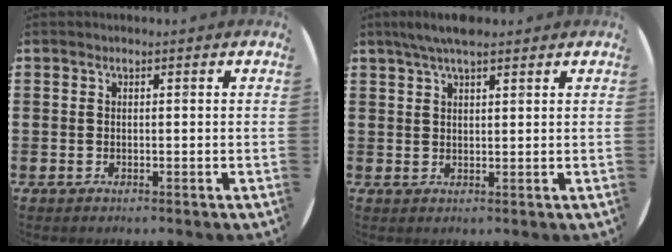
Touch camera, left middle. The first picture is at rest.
{"total": 3.7, "force": [2.9, 0.8, 2.1], "torque": [-0.046, 0.004, 0.052]}